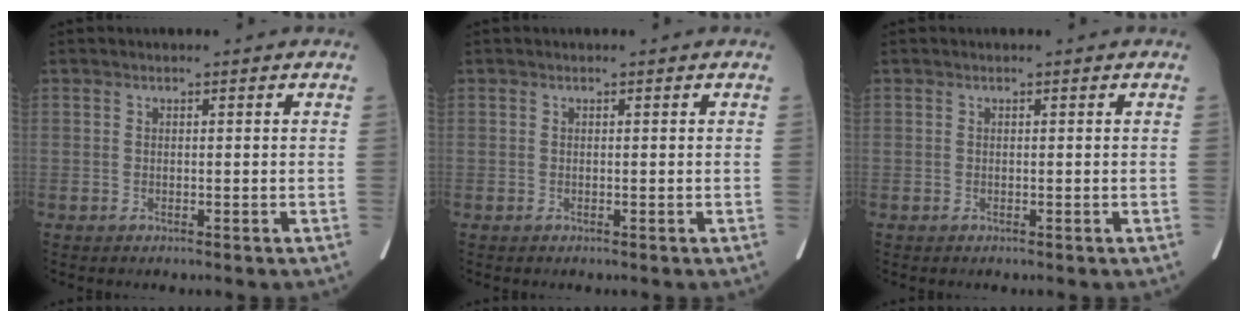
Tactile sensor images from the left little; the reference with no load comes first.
{"total": 0.0}
{"total": 0.0}